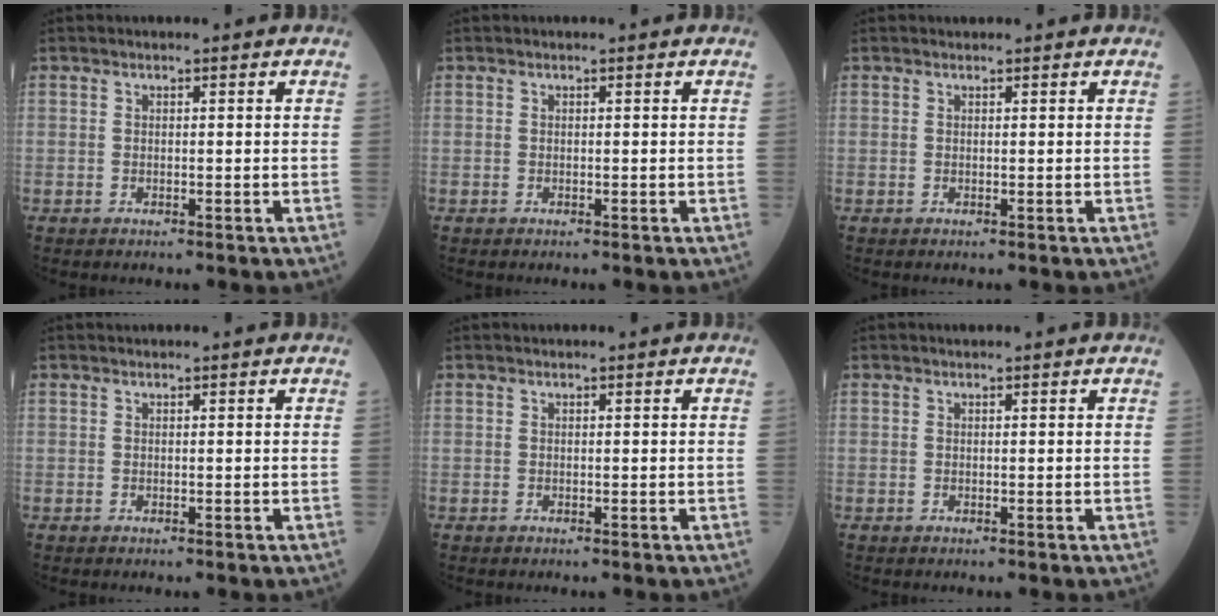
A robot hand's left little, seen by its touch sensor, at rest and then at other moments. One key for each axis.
{"total": 0.0}
{"total": 0.0}
{"total": 0.0}
{"total": 0.0}
{"total": 0.0}